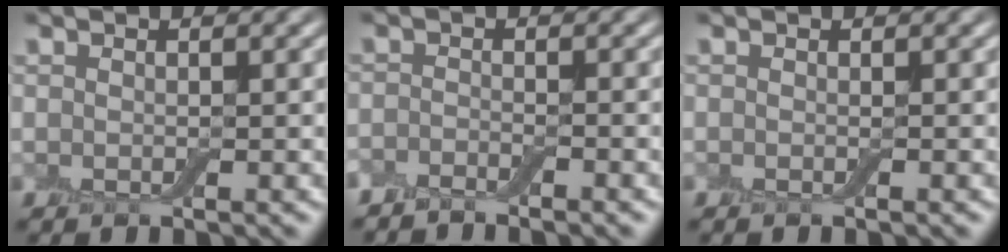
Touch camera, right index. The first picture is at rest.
{"total": 1.7, "force": [-1.7, 0.1, 0.3], "torque": [-0.007, -0.002, -0.038]}
{"total": 0.0}